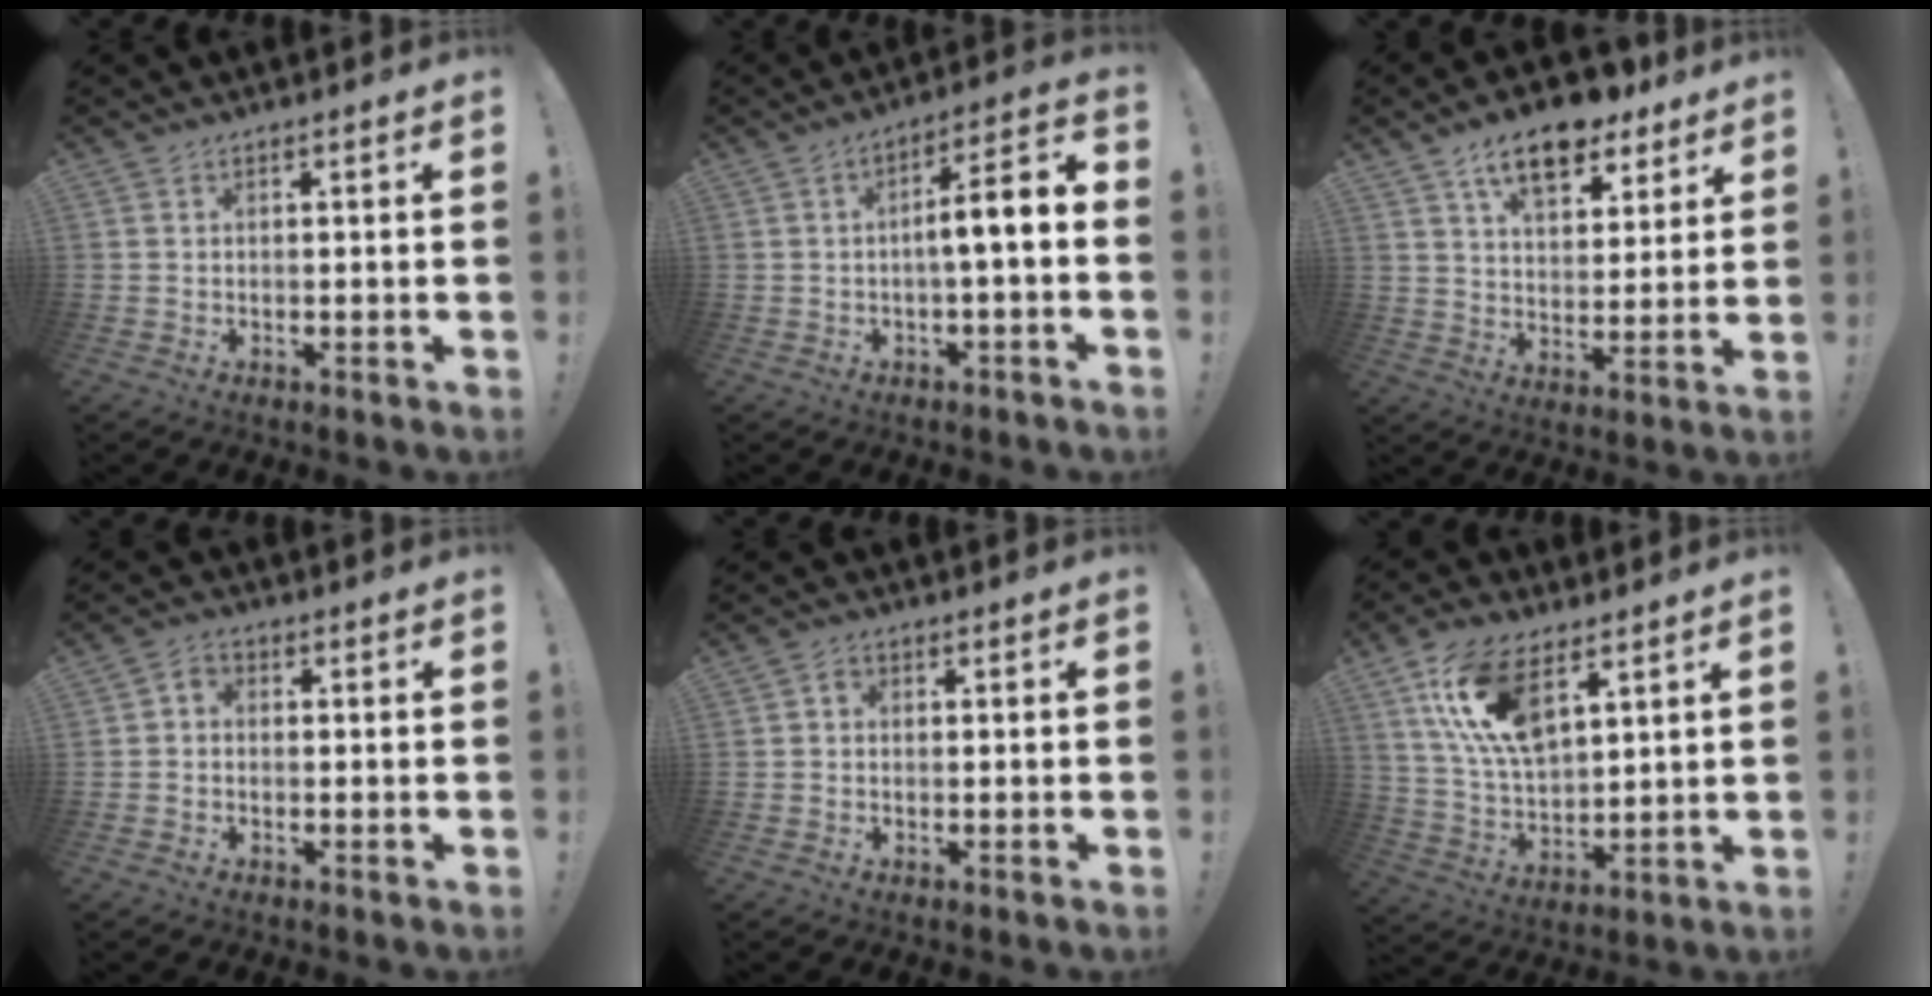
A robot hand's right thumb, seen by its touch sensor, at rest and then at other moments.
{"total": 7.4, "force": [-0.6, 0.8, 7.3], "torque": [-0.110, -0.005, -0.018]}
{"total": 13.0, "force": [8.7, 6.3, 7.3], "torque": [-0.114, -0.049, 0.151]}
{"total": 2.4, "force": [-1.1, 1.7, 1.3], "torque": [-0.027, 0.011, -0.018]}
{"total": 1.7, "force": [-0.3, 1.4, 0.8], "torque": [-0.024, 0.011, -0.005]}
{"total": 16.4, "force": [8.4, 8.3, 11.4], "torque": [-0.233, -0.031, 0.153]}